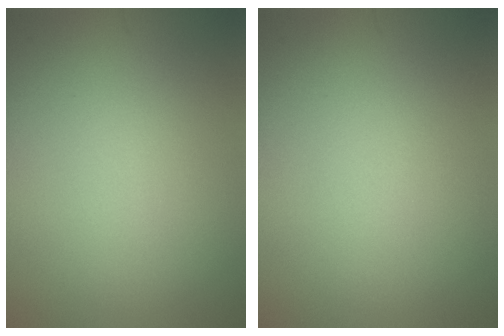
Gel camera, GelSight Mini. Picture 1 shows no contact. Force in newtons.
{"total": 0.0}